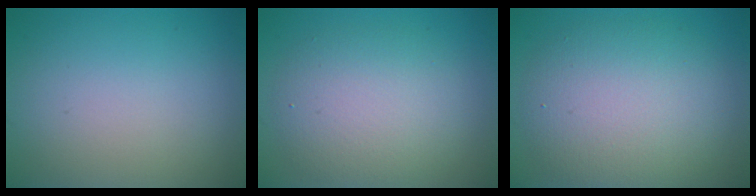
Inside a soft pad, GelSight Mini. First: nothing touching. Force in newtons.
{"total": 5.3, "press": 5.3, "slide": 0.4}
{"total": 8.0, "press": 8.0, "slide": 0.4}